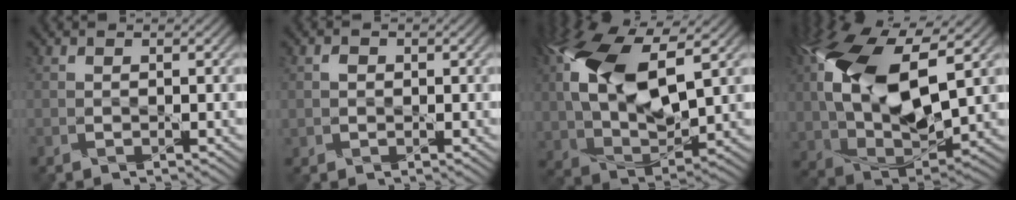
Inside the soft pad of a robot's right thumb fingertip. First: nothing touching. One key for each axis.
{"total": 1.0, "fx": 0.1, "fy": 1.0, "fz": 0.0, "tx": 0.001, "ty": 0.003, "tz": 0.001}
{"total": 14.4, "fx": 4.2, "fy": 7.6, "fz": 11.6, "tx": -0.268, "ty": 0.013, "tz": 0.084}
{"total": 16.2, "fx": 3.7, "fy": 8.7, "fz": 13.1, "tx": -0.299, "ty": 0.008, "tz": 0.075}